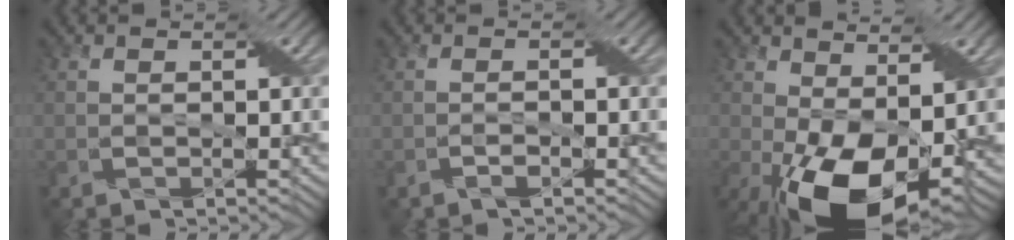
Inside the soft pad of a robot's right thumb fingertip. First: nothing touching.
{"total": 1.1, "force": [-0.7, 0.1, 0.8], "torque": [-0.018, 0.004, -0.014]}
{"total": 14.5, "force": [-3.2, 7.4, 12.0], "torque": [-0.225, -0.021, -0.046]}